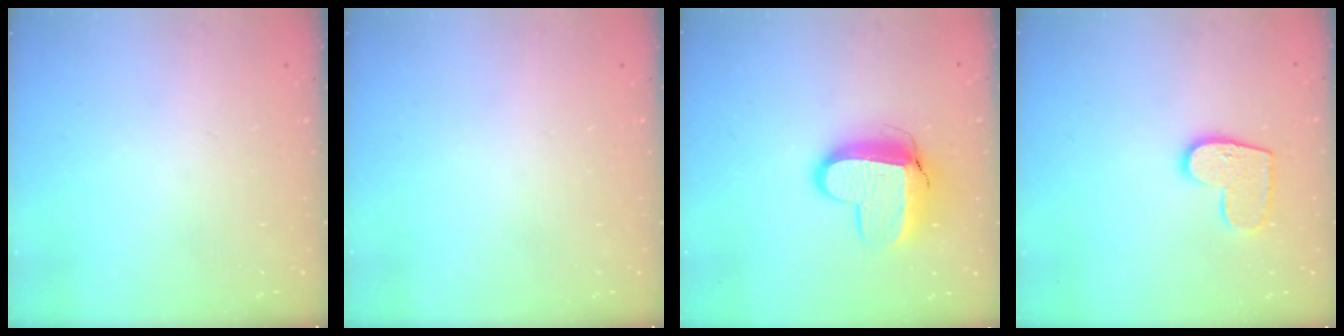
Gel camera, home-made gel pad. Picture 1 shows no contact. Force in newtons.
{"total": 0.0}
{"total": 11.8, "press": 11.8, "slide": 1.2}
{"total": 10.3, "press": 10.3, "slide": 0.4}